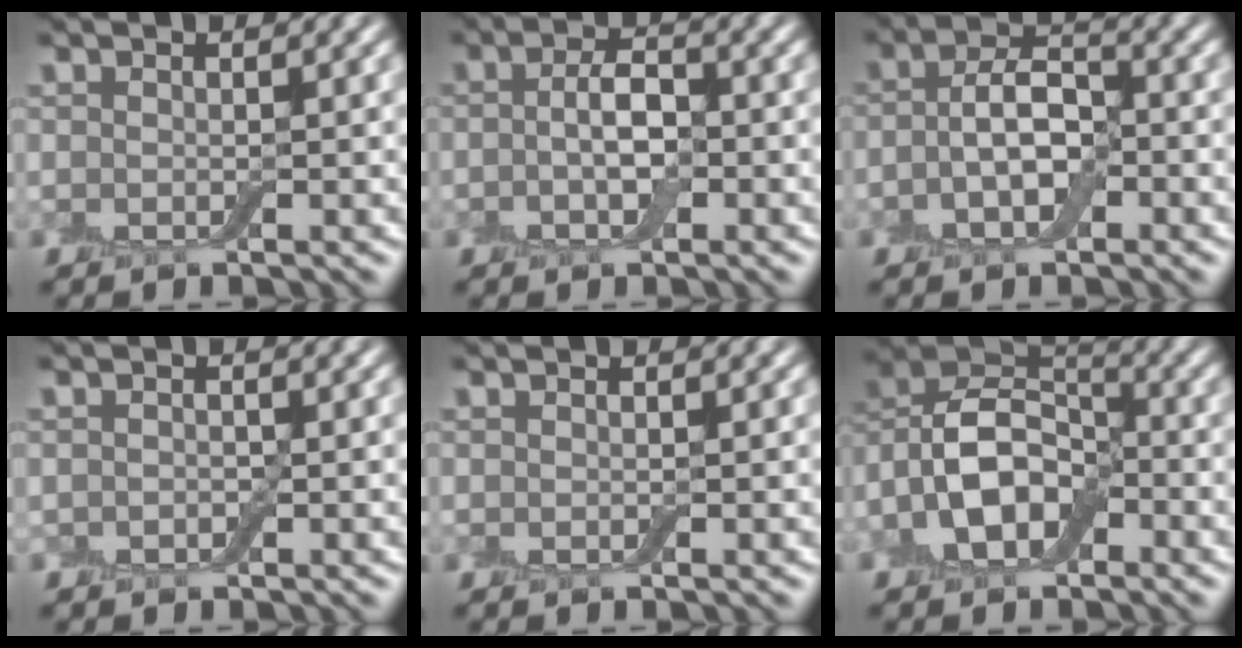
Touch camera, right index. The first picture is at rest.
{"total": 2.8, "force": [-0.5, 1.4, 2.4], "torque": [-0.047, 0.002, -0.013]}
{"total": 4.4, "force": [-0.7, 2.4, 3.6], "torque": [-0.066, 0.005, -0.016]}
{"total": 0.7, "force": [-0.3, 0.6, 0.3], "torque": [-0.004, -0.003, -0.007]}
{"total": 0.0}
{"total": 8.0, "force": [-2.7, 5.1, 5.5], "torque": [-0.098, 0.013, -0.064]}